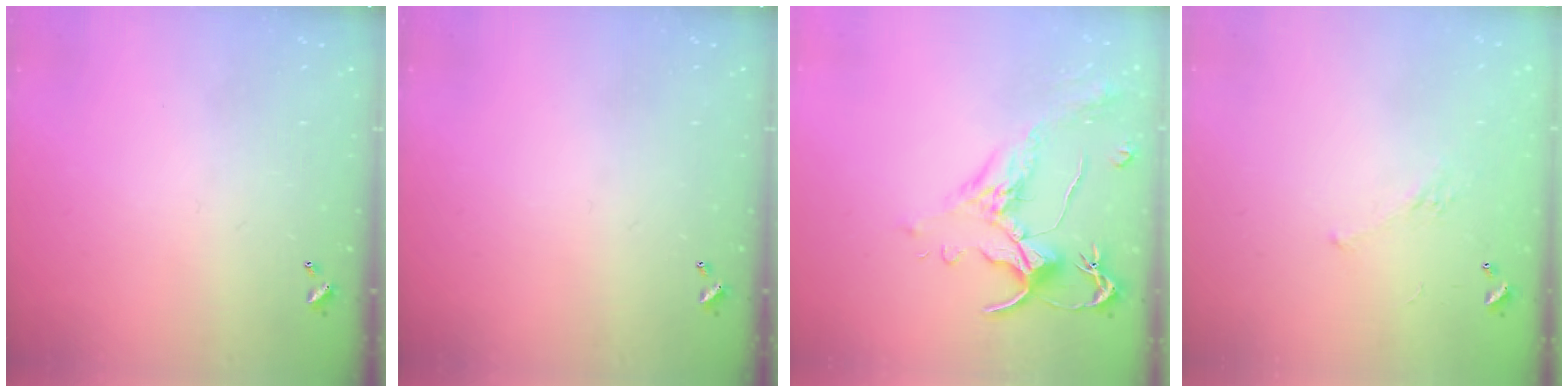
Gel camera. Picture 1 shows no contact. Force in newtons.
{"total": 0.0}
{"total": 1.5, "press": 1.0, "slide": 1.1}
{"total": 2.8, "press": 2.6, "slide": 1.1}